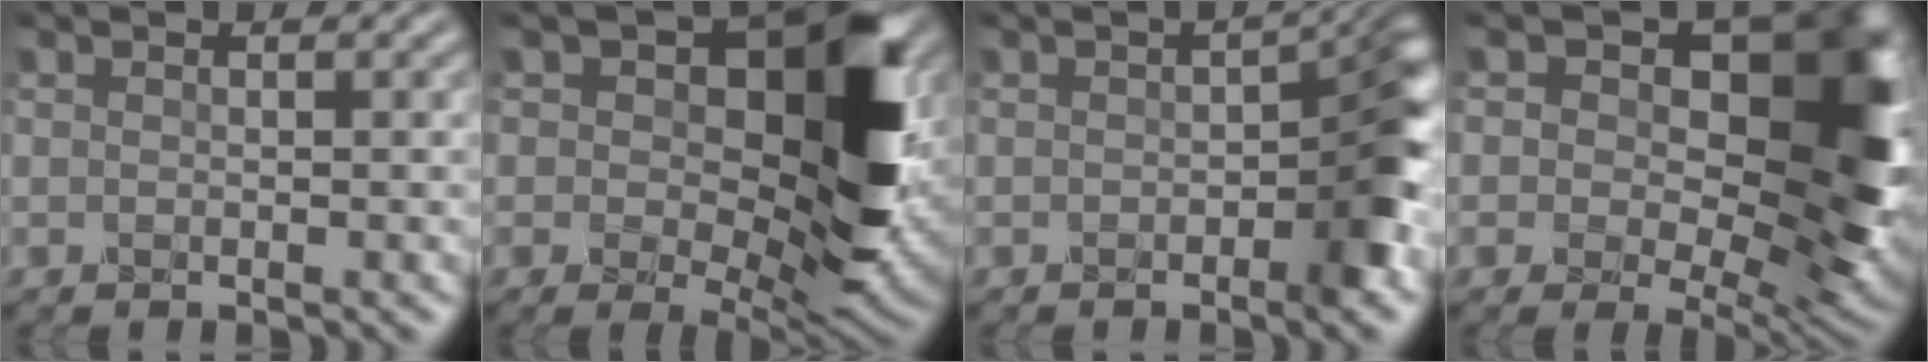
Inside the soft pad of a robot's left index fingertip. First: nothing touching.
{"total": 12.7, "force": [3.1, 7.1, 10.1], "torque": [-0.135, -0.009, 0.051]}
{"total": 5.6, "force": [-1.2, 2.6, 4.8], "torque": [-0.038, 0.011, -0.021]}
{"total": 15.6, "force": [3.7, 9.4, 11.9], "torque": [-0.136, 0.001, 0.057]}